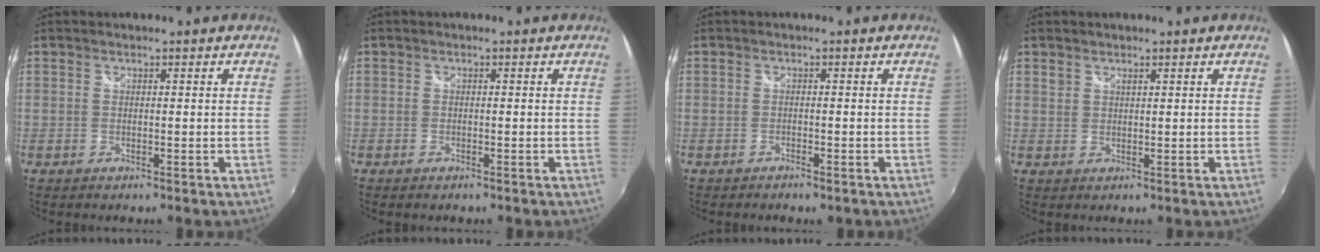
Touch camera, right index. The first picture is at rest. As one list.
[{"total": 0.9, "force": [-0.7, 0.4, 0.3], "torque": [-0.008, -0.004, -0.014]}, {"total": 1.4, "force": [-1.2, 0.5, 0.6], "torque": [-0.016, -0.004, -0.020]}, {"total": 1.1, "force": [0.9, 0.5, 0.2], "torque": [-0.002, 0.000, 0.015]}]